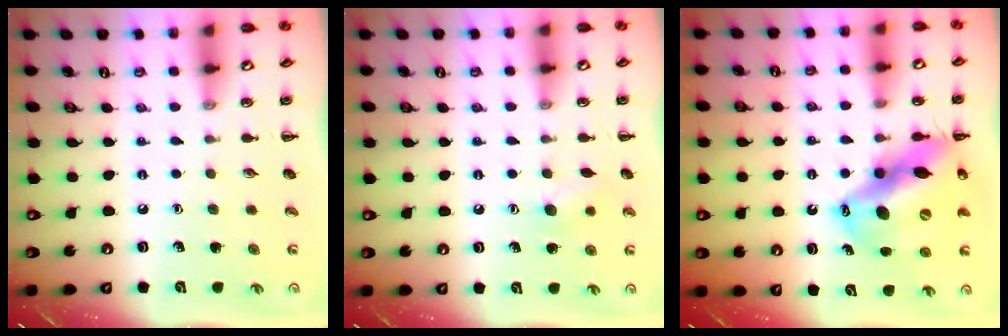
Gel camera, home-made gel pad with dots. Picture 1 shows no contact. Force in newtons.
{"total": 7.9, "press": 7.7, "slide": 1.4}
{"total": 18.4, "press": 17.6, "slide": 5.3}